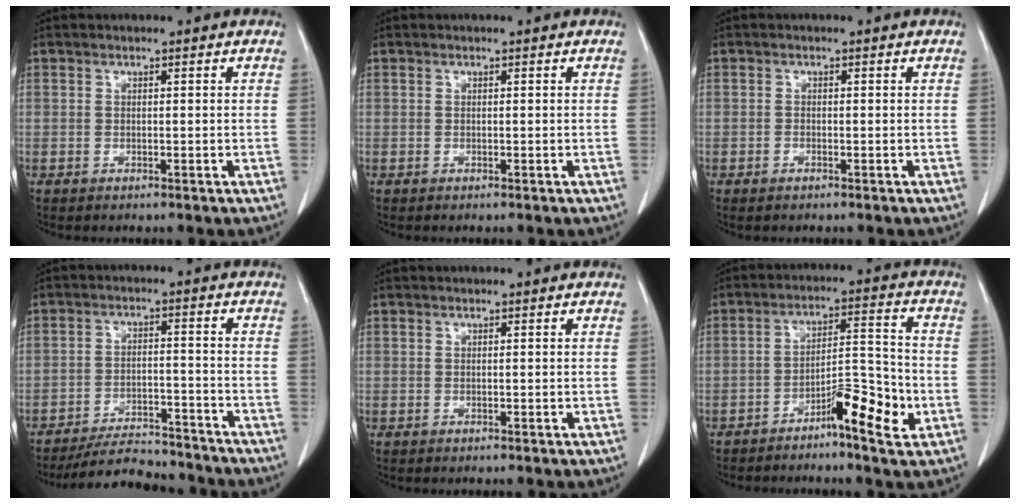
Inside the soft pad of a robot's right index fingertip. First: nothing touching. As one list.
[{"total": 0.0}, {"total": 0.7, "force": [-0.5, 0.2, 0.4], "torque": [-0.009, -0.001, -0.007]}, {"total": 10.9, "force": [-10.3, 2.2, 2.6], "torque": [-0.033, 0.005, -0.157]}, {"total": 0.0}, {"total": 8.9, "force": [-4.4, 1.6, 7.6], "torque": [-0.117, 0.015, -0.068]}]